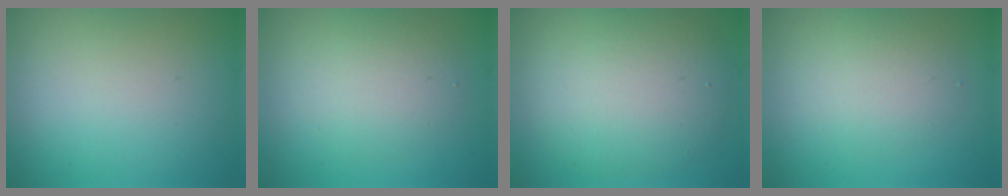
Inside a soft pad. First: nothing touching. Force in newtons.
{"total": 3.4, "press": 3.4, "slide": 0.4}
{"total": 7.5, "press": 7.5, "slide": 0.8}
{"total": 2.8, "press": 2.8, "slide": 0.2}